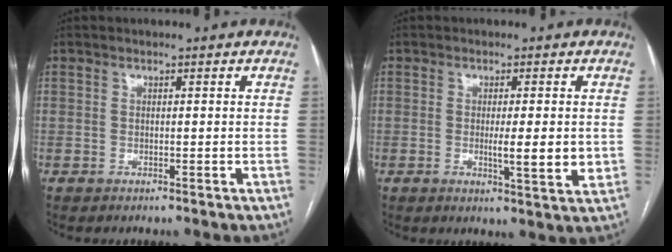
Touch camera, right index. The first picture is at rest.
{"total": 5.6, "force": [-0.5, 0.7, 5.5], "torque": [-0.082, -0.010, -0.008]}